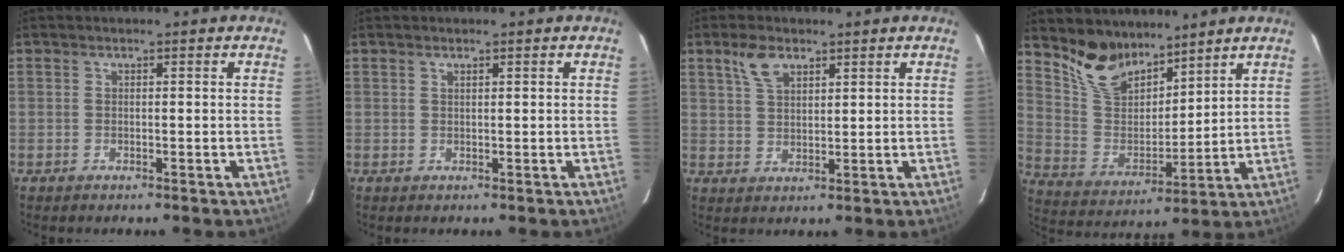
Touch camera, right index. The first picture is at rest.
{"total": 0.5, "force": [0.5, 0.1, 0.2], "torque": [-0.004, 0.001, 0.009]}
{"total": 5.2, "force": [3.2, 2.7, 3.1], "torque": [-0.058, 0.011, 0.063]}
{"total": 11.9, "force": [9.7, 5.4, 4.4], "torque": [-0.098, 0.005, 0.194]}